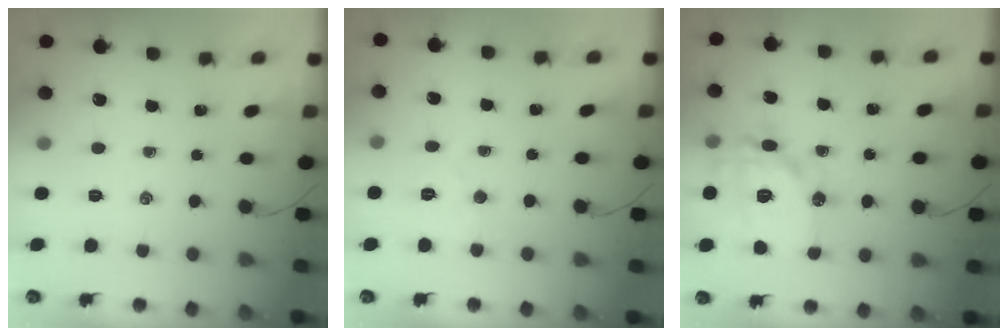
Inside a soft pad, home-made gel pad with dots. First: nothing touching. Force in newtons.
{"total": 4.1, "press": 4.0, "slide": 0.8}
{"total": 15.9, "press": 15.8, "slide": 1.5}